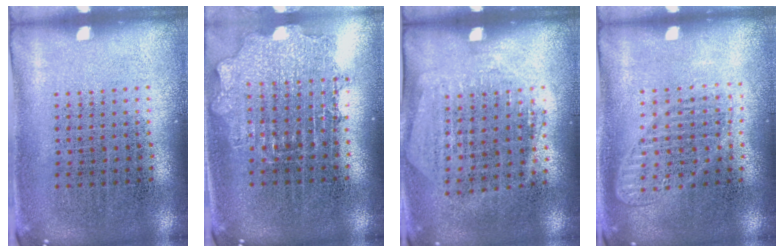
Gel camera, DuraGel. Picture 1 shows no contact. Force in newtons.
{"total": 1.6, "press": 1.3, "slide": 0.8}
{"total": 1.3, "press": 1.1, "slide": 0.6}
{"total": 1.3, "press": 1.3, "slide": 0.4}